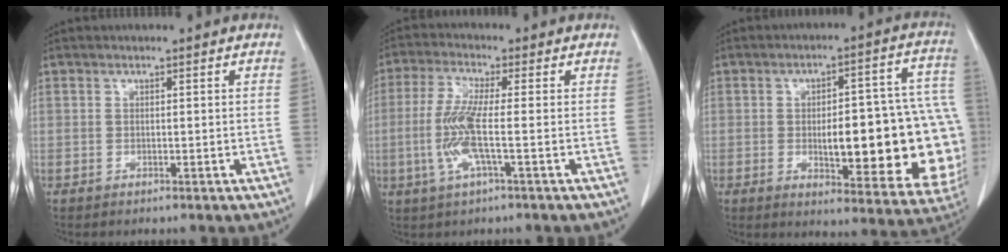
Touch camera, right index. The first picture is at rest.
{"total": 7.4, "force": [-1.5, 0.4, 7.3], "torque": [-0.158, -0.005, -0.036]}
{"total": 23.3, "force": [-2.6, 6.6, 22.2], "torque": [-0.196, 0.032, -0.009]}